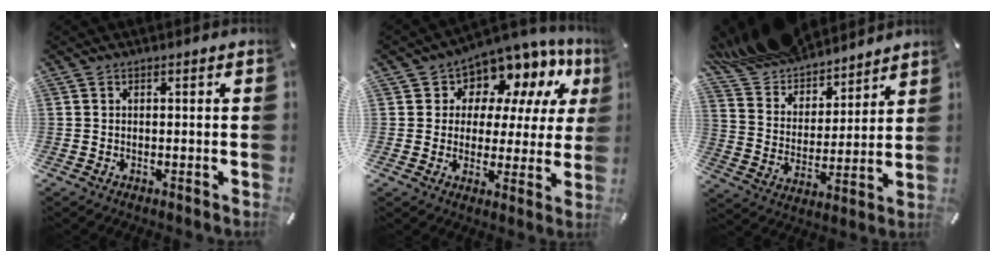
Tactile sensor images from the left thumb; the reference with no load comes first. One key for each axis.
{"total": 9.3, "fx": 6.7, "fy": 5.9, "fz": 2.4, "tx": -0.047, "ty": -0.068, "tz": 0.120}
{"total": 13.9, "fx": 12.6, "fy": 5.5, "fz": 2.1, "tx": -0.089, "ty": -0.102, "tz": 0.238}